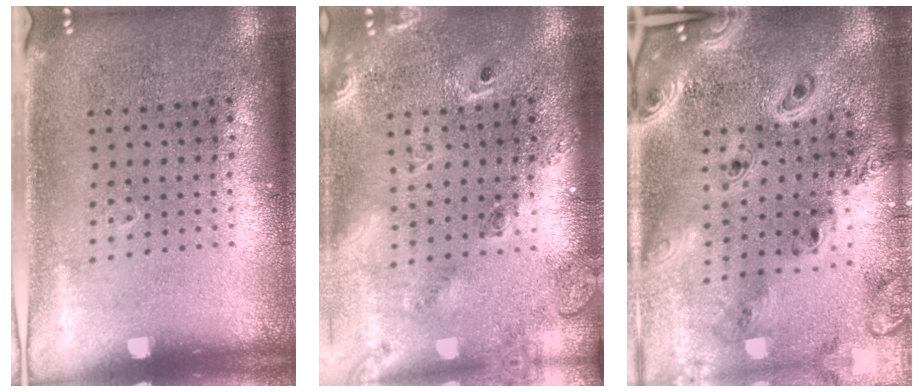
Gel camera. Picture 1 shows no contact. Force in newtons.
{"total": 2.4, "press": 1.7, "slide": 1.6}
{"total": 3.4, "press": 2.7, "slide": 2.0}